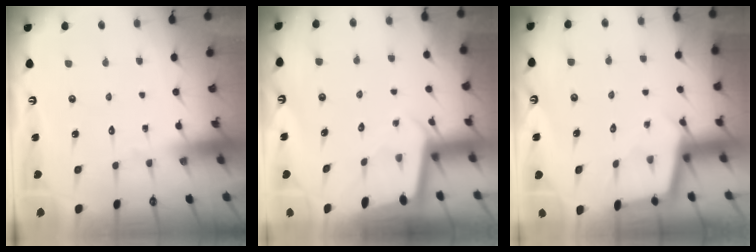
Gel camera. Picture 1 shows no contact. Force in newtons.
{"total": 2.0, "press": 2.0, "slide": 0.1}
{"total": 2.3, "press": 2.3, "slide": 0.2}